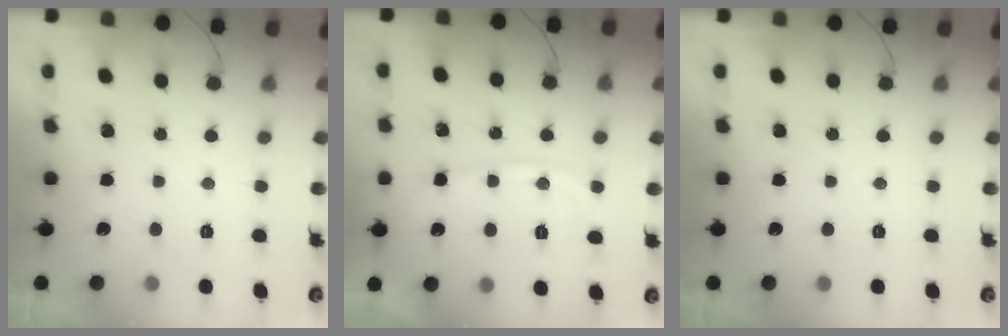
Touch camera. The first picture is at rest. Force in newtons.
{"total": 8.4, "press": 8.3, "slide": 1.2}
{"total": 0.0}